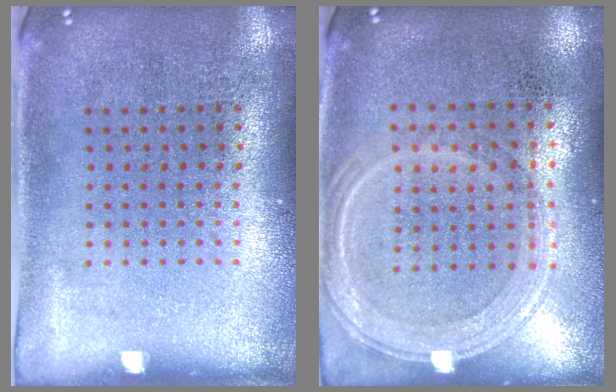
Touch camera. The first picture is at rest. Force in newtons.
{"total": 1.3, "press": 1.2, "slide": 0.4}